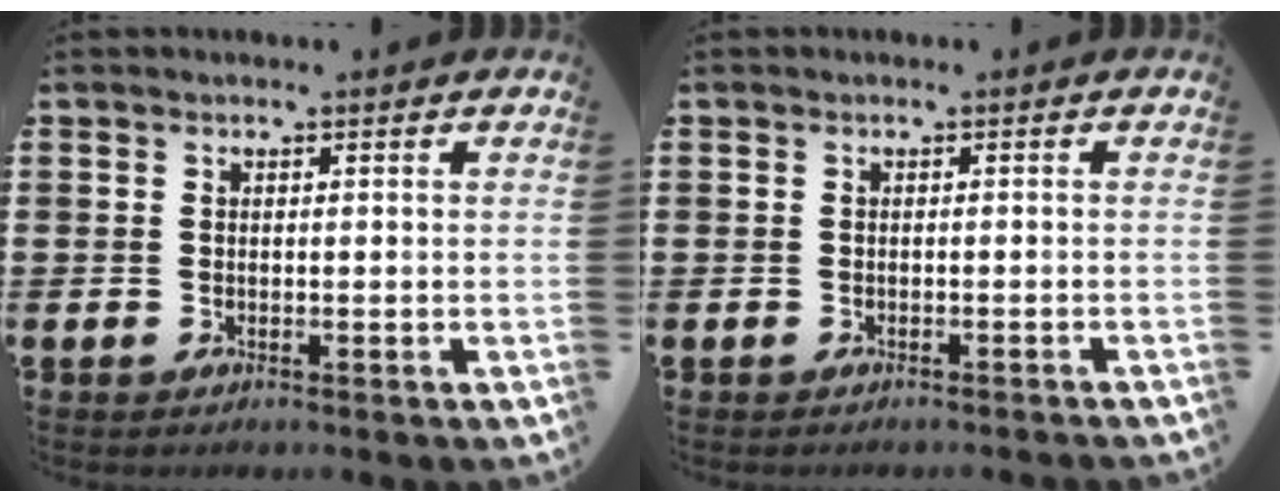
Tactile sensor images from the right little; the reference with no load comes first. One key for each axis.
{"total": 0.5, "fx": -0.5, "fy": -0.1, "fz": 0.0, "tx": 0.000, "ty": -0.002, "tz": -0.011}